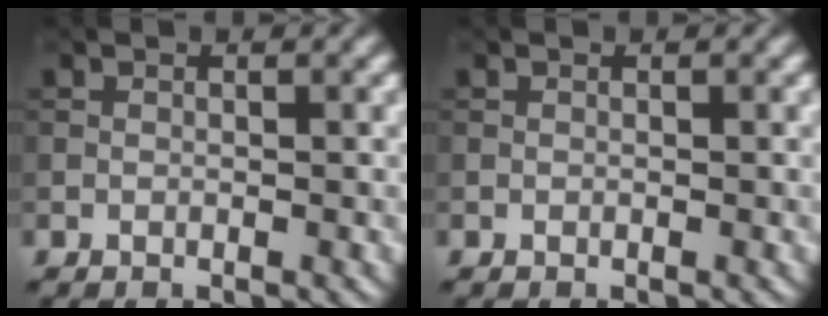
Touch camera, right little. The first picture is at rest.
{"total": 0.0}